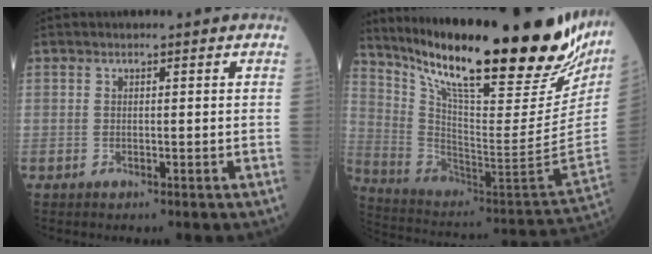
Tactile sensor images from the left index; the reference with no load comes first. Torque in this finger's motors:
{"motor_torque": [0.55, -0.65, 0.97, 0.21]}